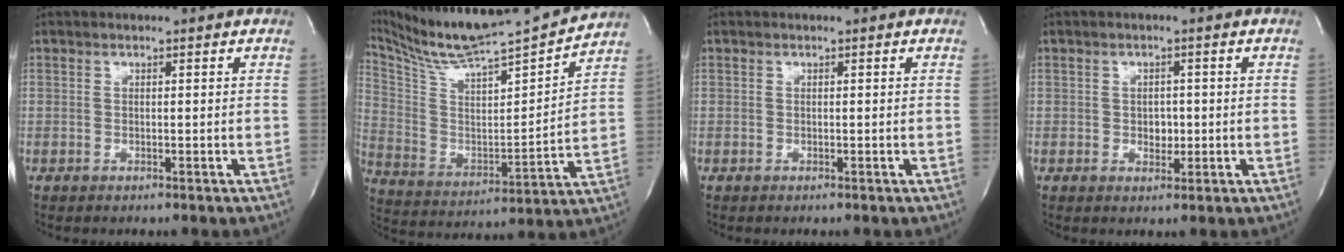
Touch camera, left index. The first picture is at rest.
{"total": 19.8, "force": [18.5, -0.3, 7.0], "torque": [-0.149, -0.030, 0.308]}
{"total": 0.0}
{"total": 2.0, "force": [-0.1, 1.5, 1.3], "torque": [-0.017, 0.002, 0.001]}